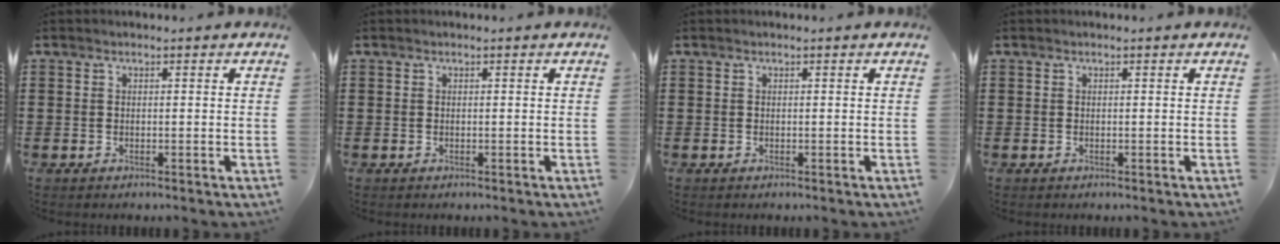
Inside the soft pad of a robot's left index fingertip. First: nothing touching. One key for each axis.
{"total": 0.0}
{"total": 0.0}
{"total": 0.0}